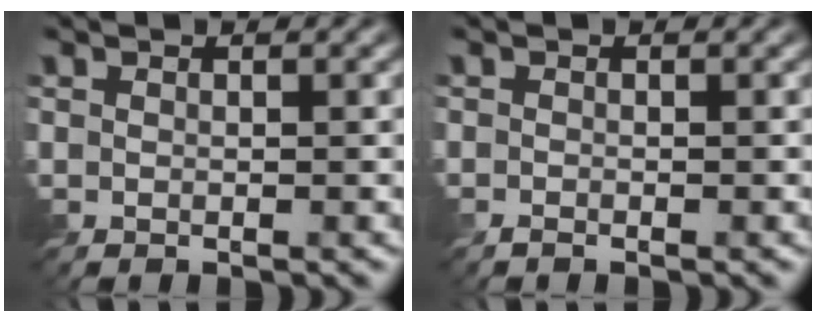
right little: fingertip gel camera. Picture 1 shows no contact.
{"total": 0.6, "force": [-0.5, 0.2, 0.1], "torque": [0.001, 0.001, -0.013]}